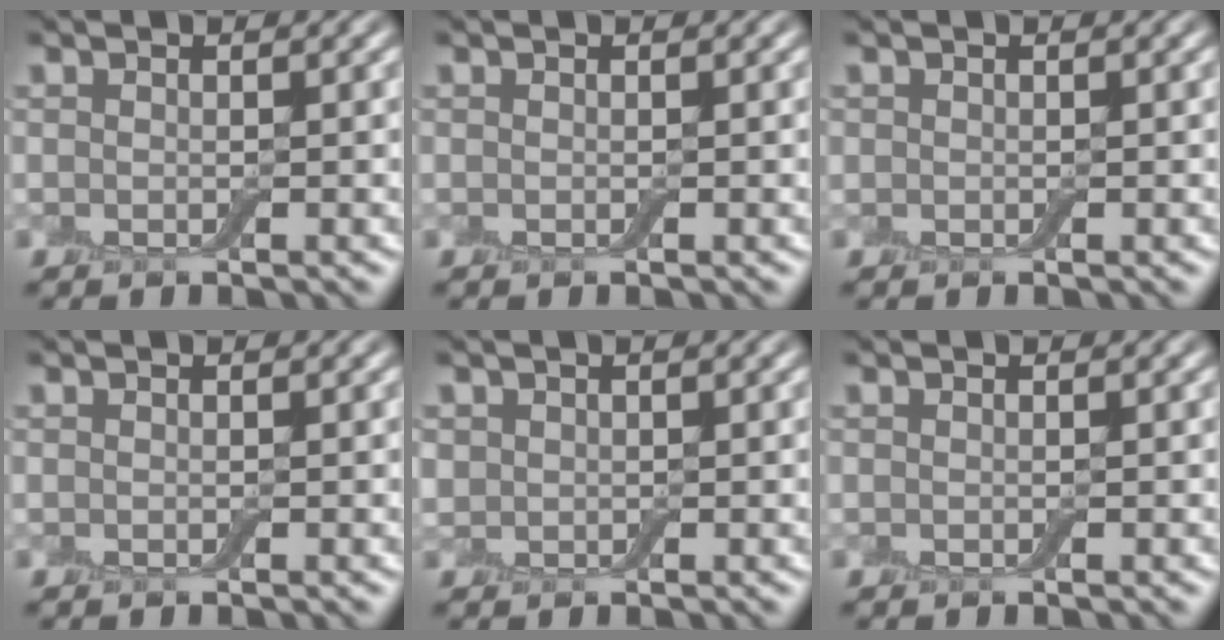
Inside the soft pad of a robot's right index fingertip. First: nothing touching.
{"total": 0.0}
{"total": 0.0}
{"total": 0.0}
{"total": 1.0, "force": [0.3, 0.9, 0.2], "torque": [-0.001, 0.000, 0.005]}
{"total": 0.0}